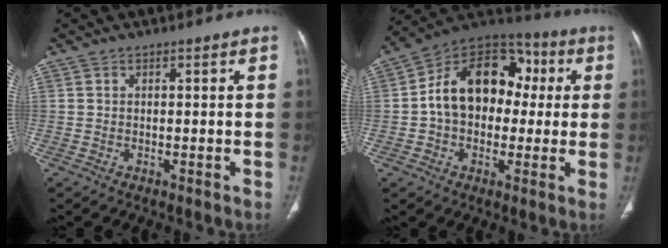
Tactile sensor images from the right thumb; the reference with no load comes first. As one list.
[{"total": 18.2, "force": [1.5, 13.3, 12.3], "torque": [-0.155, 0.042, 0.013]}]